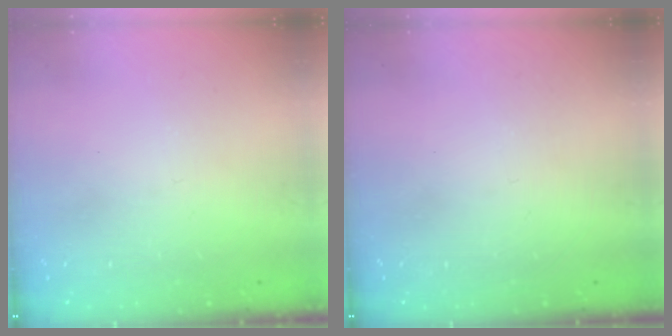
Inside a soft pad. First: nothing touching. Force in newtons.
{"total": 0.0}